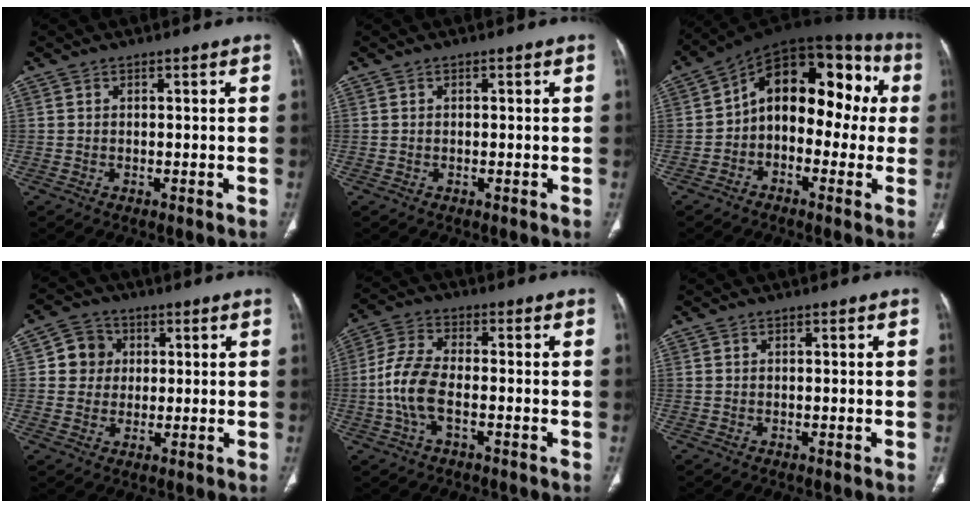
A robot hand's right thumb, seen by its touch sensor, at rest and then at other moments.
{"total": 0.0}
{"total": 17.8, "force": [0.6, 10.8, 14.2], "torque": [-0.153, 0.061, -0.007]}
{"total": 6.5, "force": [1.2, 6.1, 1.7], "torque": [0.003, 0.004, 0.015]}
{"total": 8.8, "force": [-2.1, 4.2, 7.5], "torque": [-0.172, 0.024, -0.044]}
{"total": 0.0}